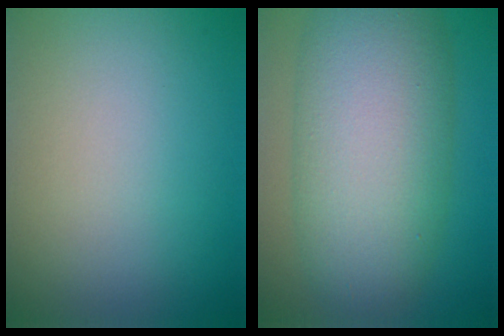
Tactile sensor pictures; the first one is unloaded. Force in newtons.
{"total": 11.4, "press": 11.4, "slide": 0.5}